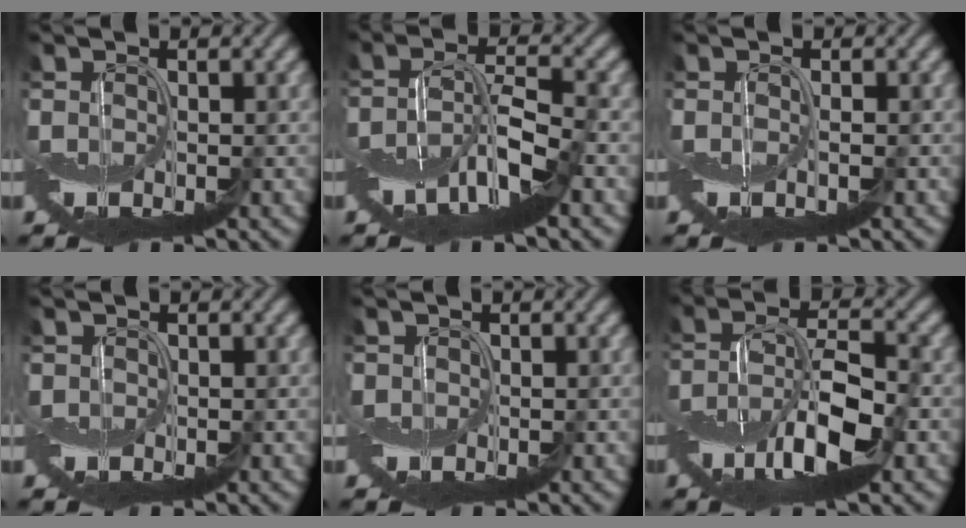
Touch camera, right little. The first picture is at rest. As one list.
[{"total": 6.0, "force": [-3.0, 1.5, 5.0], "torque": [-0.095, 0.004, -0.063]}, {"total": 0.7, "force": [-0.2, -0.1, 0.7], "torque": [-0.014, -0.003, -0.003]}, {"total": 0.7, "force": [0.3, 0.6, -0.3], "torque": [0.003, 0.001, 0.002]}, {"total": 1.0, "force": [0.2, 0.9, -0.3], "torque": [0.003, 0.000, 0.000]}, {"total": 7.1, "force": [-3.1, 2.6, 5.8], "torque": [-0.119, 0.006, -0.062]}]